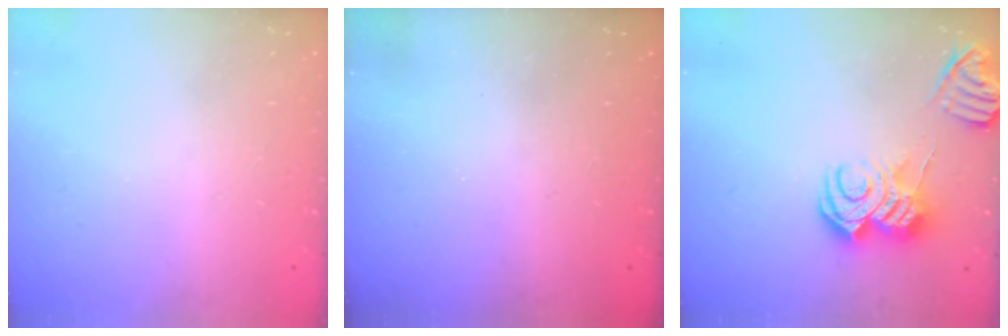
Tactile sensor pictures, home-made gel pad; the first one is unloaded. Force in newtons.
{"total": 2.5, "press": 2.4, "slide": 0.8}
{"total": 11.2, "press": 11.2, "slide": 1.3}